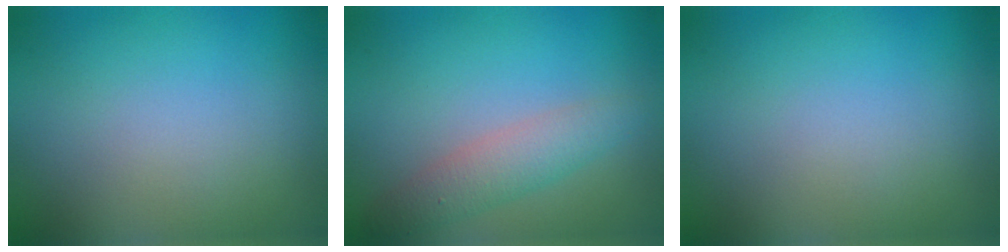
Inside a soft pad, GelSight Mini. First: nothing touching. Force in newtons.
{"total": 2.9, "press": 2.9, "slide": 0.1}
{"total": 0.0}